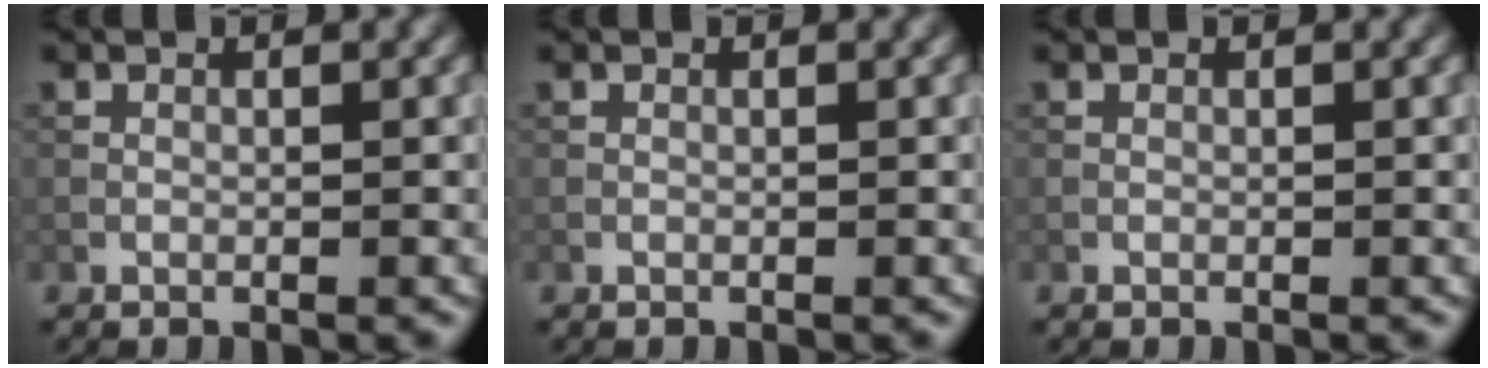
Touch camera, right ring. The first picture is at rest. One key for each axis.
{"total": 0.0}
{"total": 0.0}